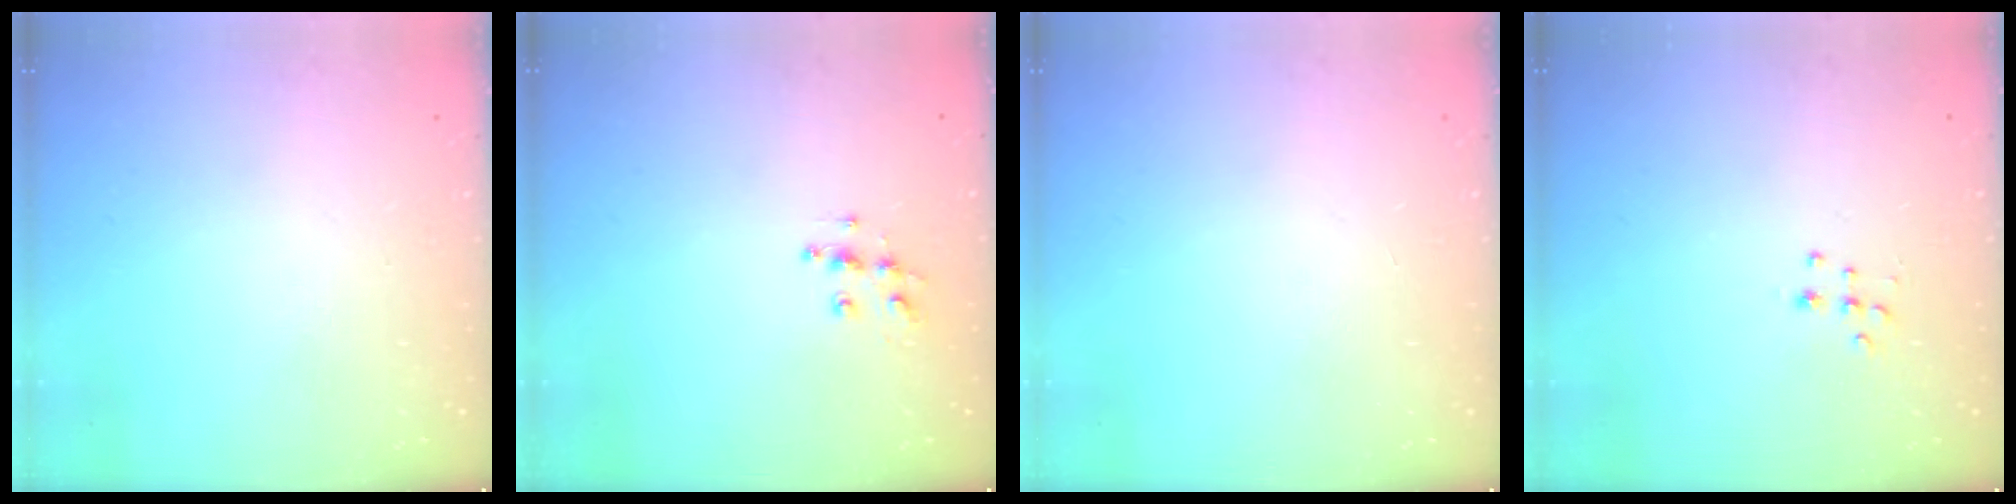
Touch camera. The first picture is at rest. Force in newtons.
{"total": 7.3, "press": 7.3, "slide": 0.1}
{"total": 0.0}
{"total": 6.8, "press": 6.8, "slide": 0.5}